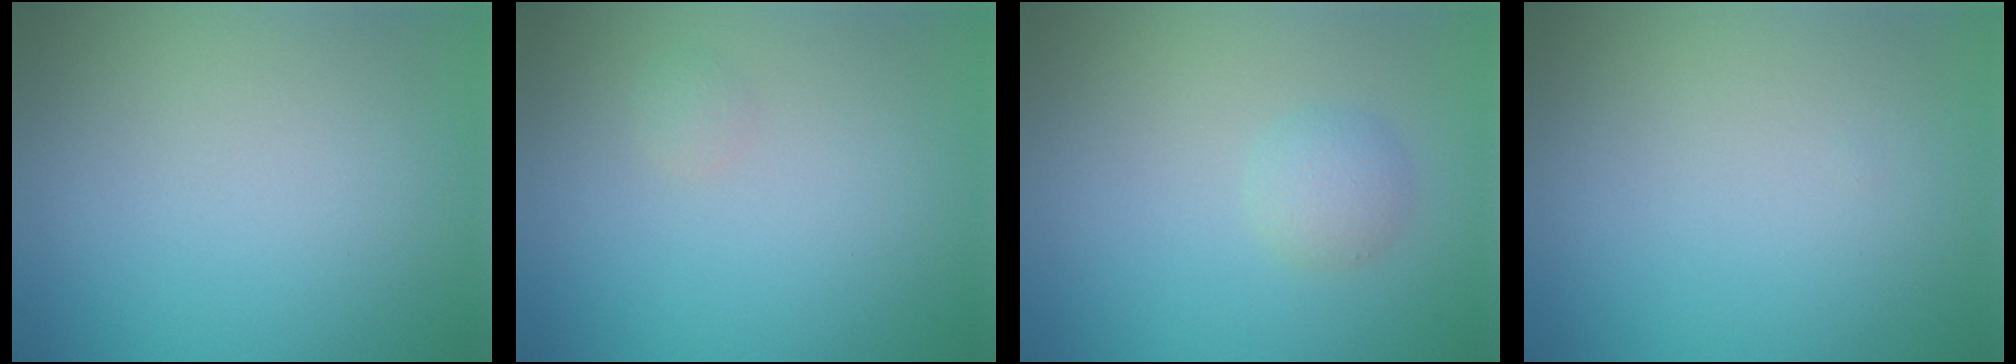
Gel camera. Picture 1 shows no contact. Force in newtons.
{"total": 0.6, "press": 0.6, "slide": 0.0}
{"total": 1.7, "press": 1.7, "slide": 0.1}
{"total": 0.0}